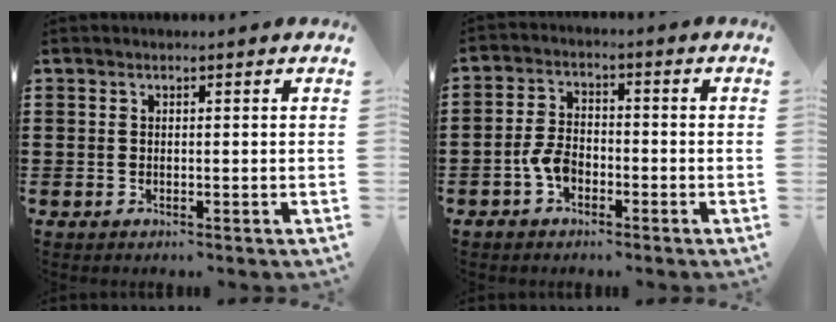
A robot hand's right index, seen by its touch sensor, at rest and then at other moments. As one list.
[{"total": 4.6, "force": [-2.2, 2.5, 3.1], "torque": [-0.085, -0.005, -0.046]}]